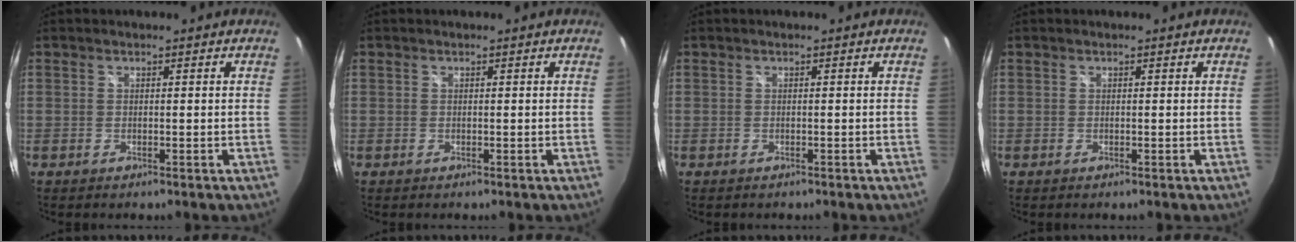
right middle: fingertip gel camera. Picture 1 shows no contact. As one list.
[{"total": 0.0}, {"total": 0.0}, {"total": 0.0}]